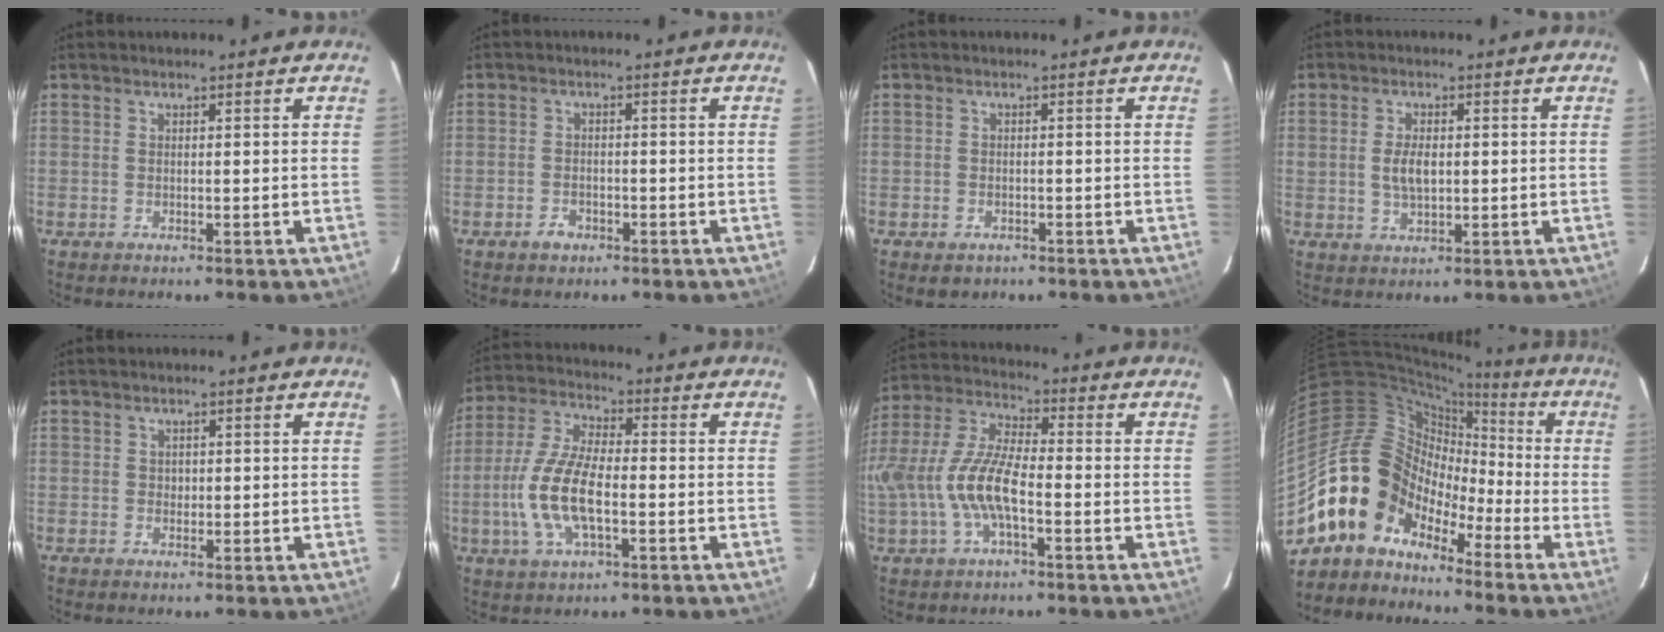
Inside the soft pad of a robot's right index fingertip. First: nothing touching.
{"total": 2.5, "force": [-1.6, 1.7, 1.0], "torque": [-0.019, 0.003, -0.025]}
{"total": 2.7, "force": [-1.5, 2.1, 0.9], "torque": [-0.023, -0.003, -0.016]}
{"total": 4.5, "force": [0.2, 2.5, 3.8], "torque": [-0.071, 0.000, 0.008]}
{"total": 1.0, "force": [0.1, 1.0, 0.1], "torque": [0.003, 0.003, 0.002]}
{"total": 12.5, "force": [-2.8, 4.9, 11.2], "torque": [-0.240, 0.000, -0.056]}
{"total": 13.1, "force": [-3.4, 4.7, 11.8], "torque": [-0.253, 0.002, -0.065]}
{"total": 13.1, "force": [-9.0, 9.2, 2.9], "torque": [-0.065, 0.036, -0.179]}